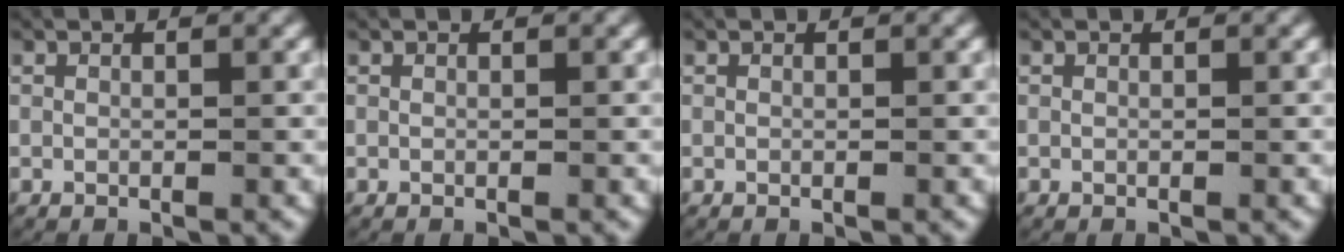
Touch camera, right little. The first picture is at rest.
{"total": 0.0}
{"total": 0.0}
{"total": 0.0}